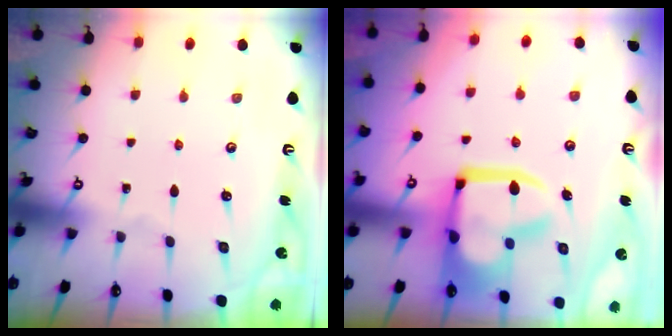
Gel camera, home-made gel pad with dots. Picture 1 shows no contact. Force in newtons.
{"total": 15.1, "press": 15.0, "slide": 1.7}